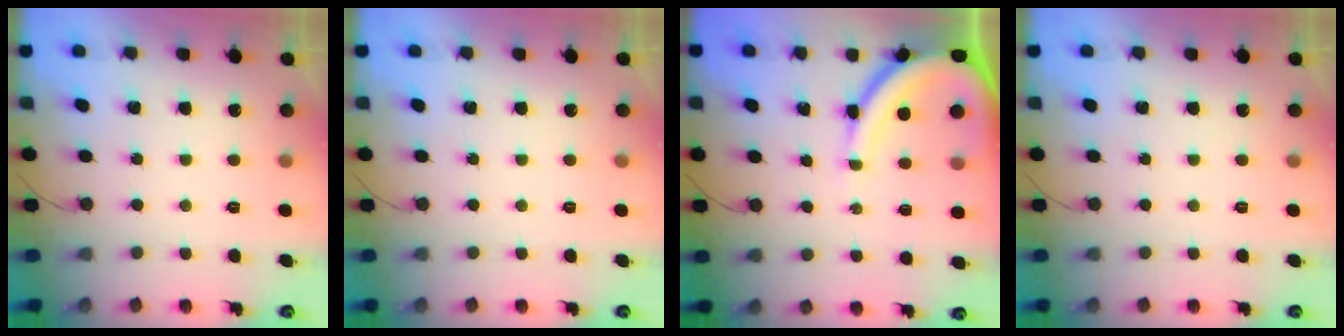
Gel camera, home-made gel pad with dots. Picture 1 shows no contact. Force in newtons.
{"total": 0.0}
{"total": 11.1, "press": 11.1, "slide": 1.0}
{"total": 0.0}